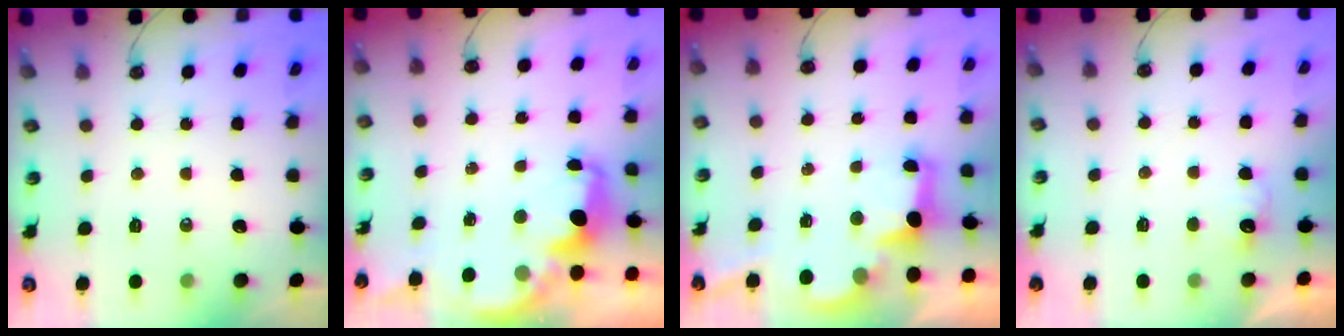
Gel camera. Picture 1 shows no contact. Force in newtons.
{"total": 2.6, "press": 2.5, "slide": 0.8}
{"total": 2.8, "press": 2.7, "slide": 0.9}
{"total": 4.5, "press": 4.4, "slide": 0.8}